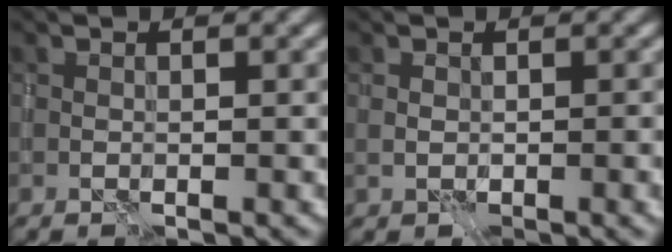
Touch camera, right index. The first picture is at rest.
{"total": 2.5, "force": [-0.4, 1.4, 2.0], "torque": [-0.031, -0.007, 0.001]}